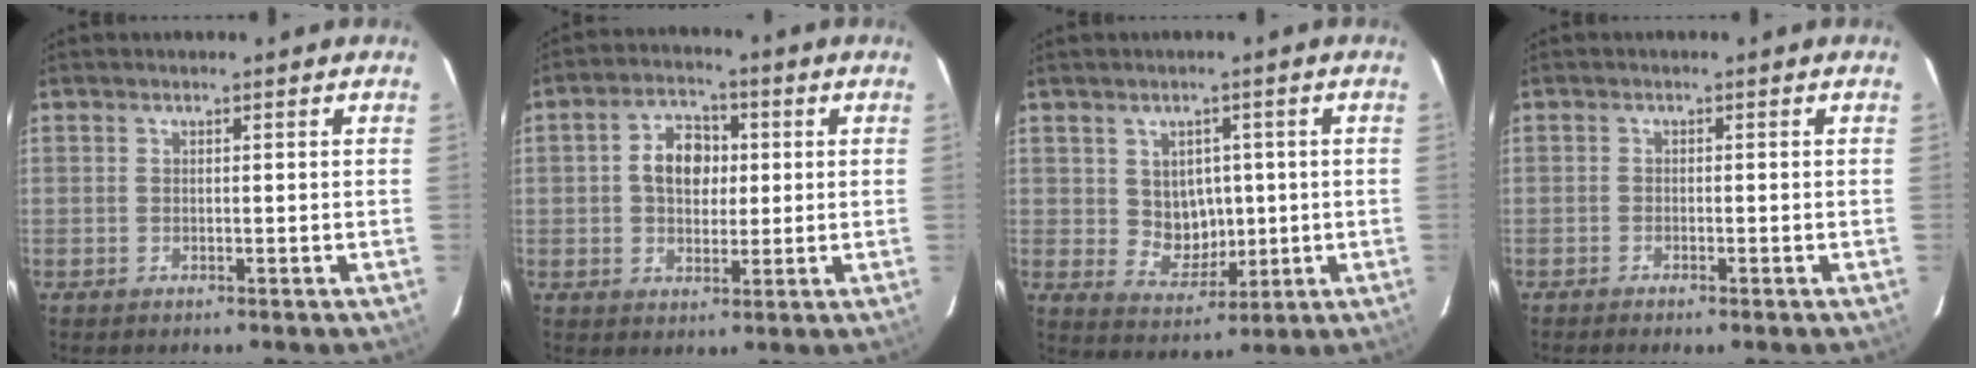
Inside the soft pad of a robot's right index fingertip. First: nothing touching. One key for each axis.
{"total": 7.6, "fx": 0.9, "fy": 5.4, "fz": 5.2, "tx": -0.091, "ty": 0.024, "tz": 0.017}
{"total": 6.3, "fx": 0.6, "fy": 5.6, "fz": 2.8, "tx": -0.051, "ty": 0.002, "tz": 0.025}
{"total": 1.0, "fx": -0.9, "fy": 0.0, "fz": 0.6, "tx": -0.018, "ty": 0.001, "tz": -0.018}